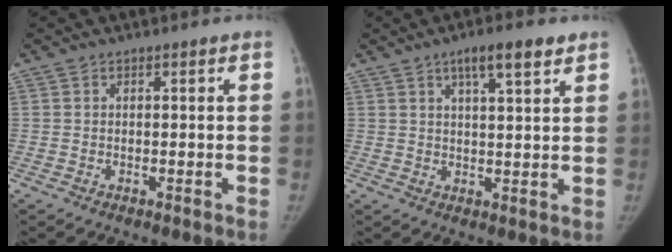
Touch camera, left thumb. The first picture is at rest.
{"total": 6.9, "force": [4.0, 1.8, 5.3], "torque": [-0.073, -0.012, 0.060]}